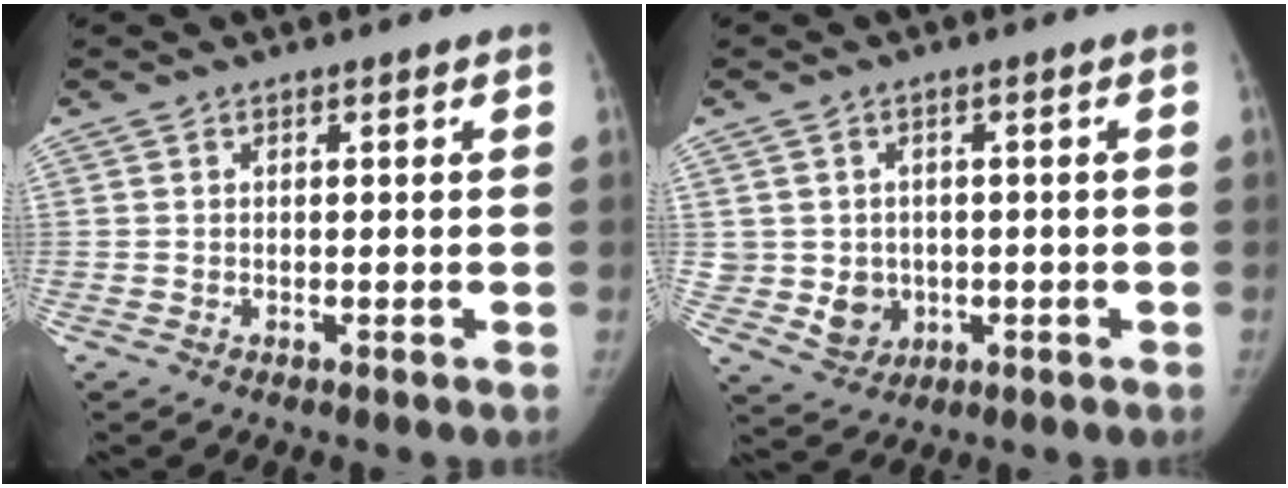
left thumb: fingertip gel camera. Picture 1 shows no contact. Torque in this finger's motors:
{"motor_torque": [0.40, 0.53, 0.31, -0.32, 0.00]}